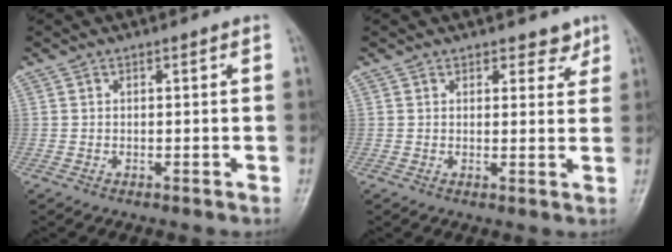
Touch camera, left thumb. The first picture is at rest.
{"total": 3.3, "force": [2.4, 1.8, 1.2], "torque": [0.010, -0.015, 0.032]}